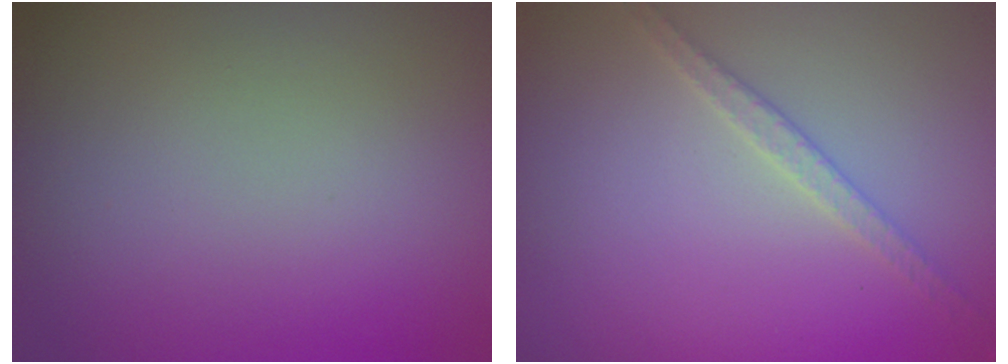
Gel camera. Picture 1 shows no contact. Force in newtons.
{"total": 1.9, "press": 1.9, "slide": 0.4}